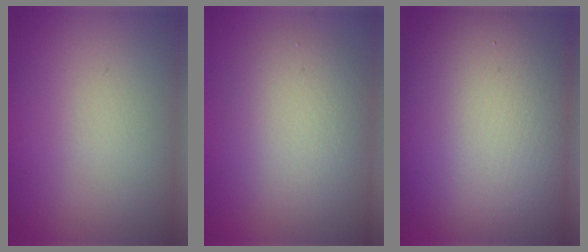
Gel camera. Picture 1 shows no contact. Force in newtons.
{"total": 4.5, "press": 4.5, "slide": 0.5}
{"total": 16.5, "press": 16.5, "slide": 0.3}